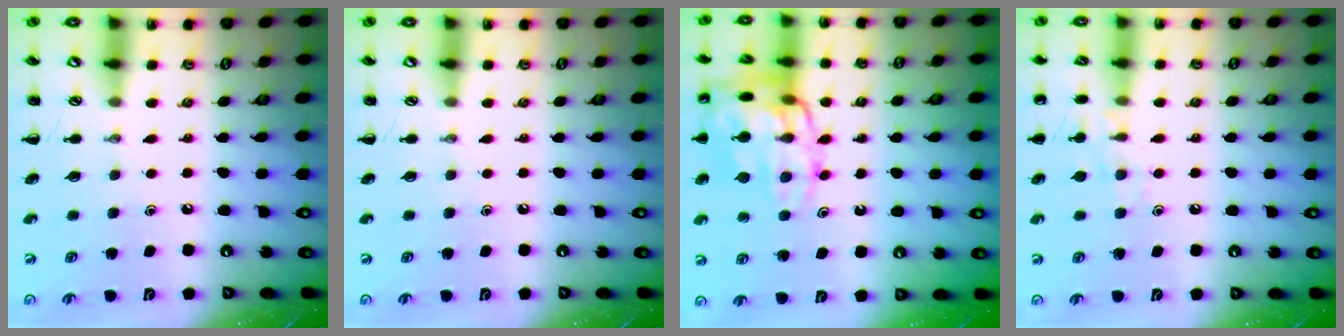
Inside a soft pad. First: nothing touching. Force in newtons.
{"total": 0.0}
{"total": 18.1, "press": 18.1, "slide": 0.8}
{"total": 8.0, "press": 7.8, "slide": 1.7}